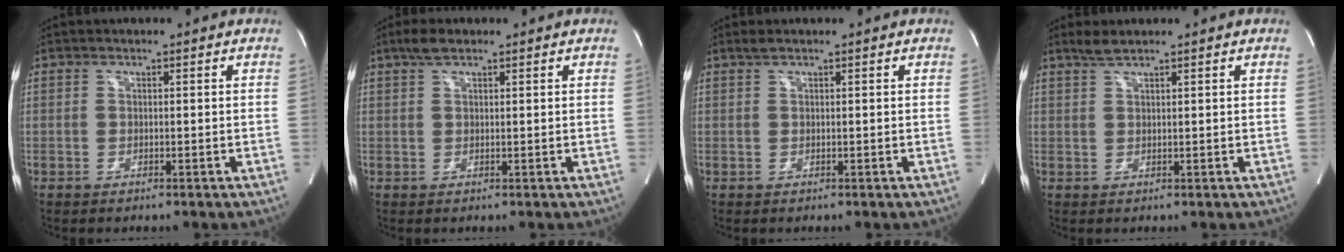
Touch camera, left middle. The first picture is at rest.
{"total": 2.6, "force": [1.9, 0.8, 1.6], "torque": [-0.037, 0.012, 0.037]}
{"total": 0.8, "force": [0.6, 0.0, 0.4], "torque": [-0.014, 0.008, 0.017]}
{"total": 2.1, "force": [1.9, 0.0, 1.1], "torque": [-0.028, 0.006, 0.040]}